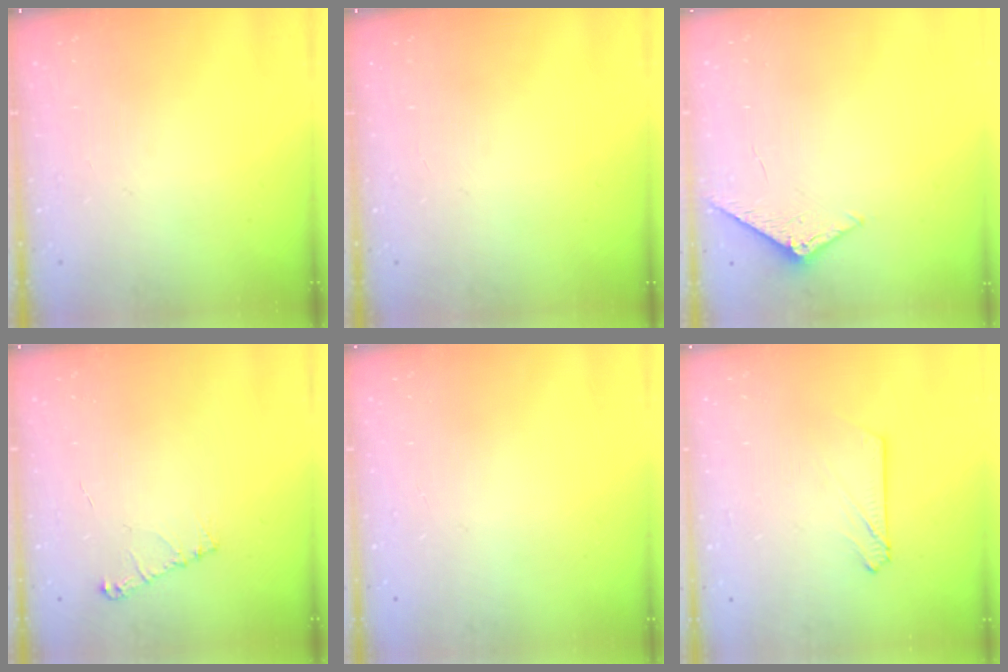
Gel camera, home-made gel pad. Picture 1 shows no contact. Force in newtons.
{"total": 0.0}
{"total": 5.6, "press": 5.6, "slide": 0.6}
{"total": 5.9, "press": 5.9, "slide": 0.7}
{"total": 0.0}
{"total": 3.0, "press": 3.0, "slide": 0.4}